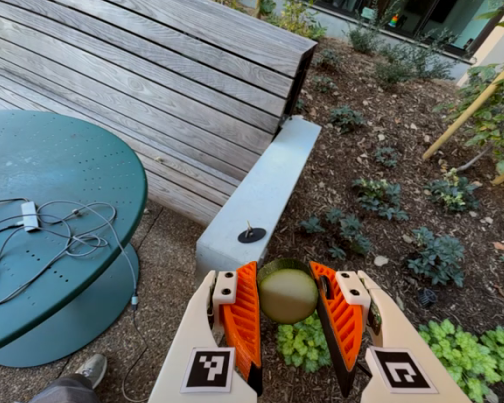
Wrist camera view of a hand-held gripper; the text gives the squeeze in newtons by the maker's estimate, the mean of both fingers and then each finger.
{"total": 11.2, "left": 11.1, "right": 11.4}